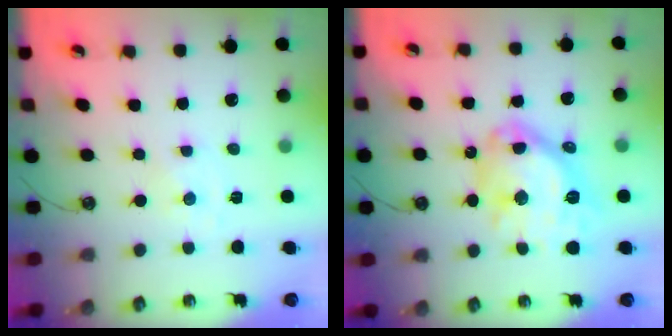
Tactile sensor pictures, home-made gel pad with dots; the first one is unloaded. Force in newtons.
{"total": 19.4, "press": 19.3, "slide": 1.9}